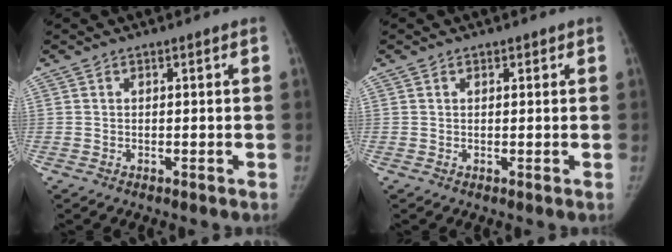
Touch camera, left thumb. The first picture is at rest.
{"total": 0.7, "force": [0.4, 0.5, 0.1], "torque": [0.006, -0.002, 0.004]}